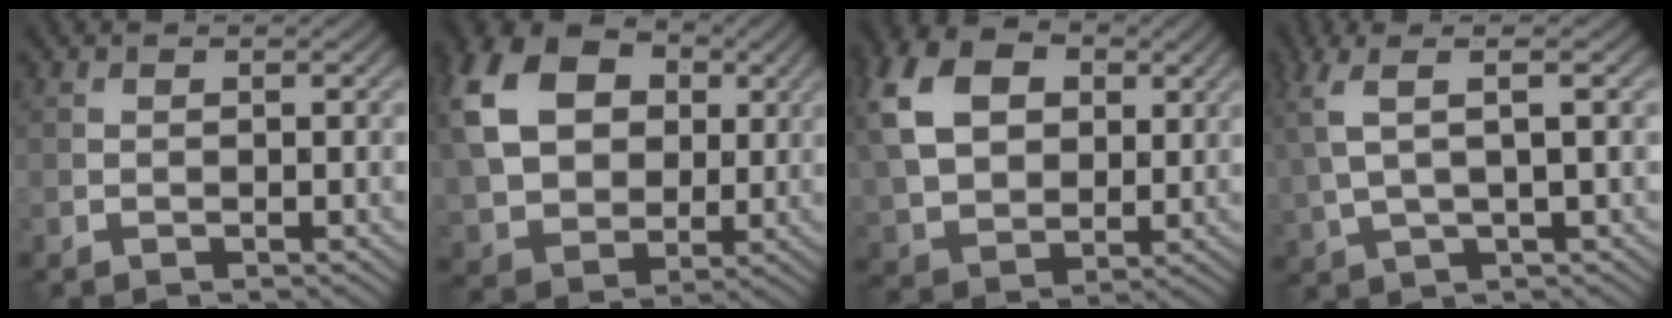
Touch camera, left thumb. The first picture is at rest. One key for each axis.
{"total": 14.4, "fx": 3.3, "fy": 10.8, "fz": 8.9, "tx": -0.225, "ty": 0.017, "tz": 0.057}
{"total": 13.2, "fx": 3.8, "fy": 9.3, "fz": 8.6, "tx": -0.218, "ty": 0.013, "tz": 0.072}
{"total": 7.0, "fx": 2.6, "fy": 1.8, "fz": 6.2, "tx": -0.141, "ty": 0.022, "tz": 0.049}